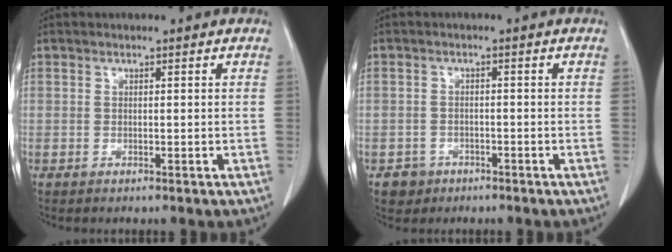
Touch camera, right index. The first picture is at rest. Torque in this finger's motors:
{"motor_torque": [-0.42, -0.33, -0.48, -0.10]}